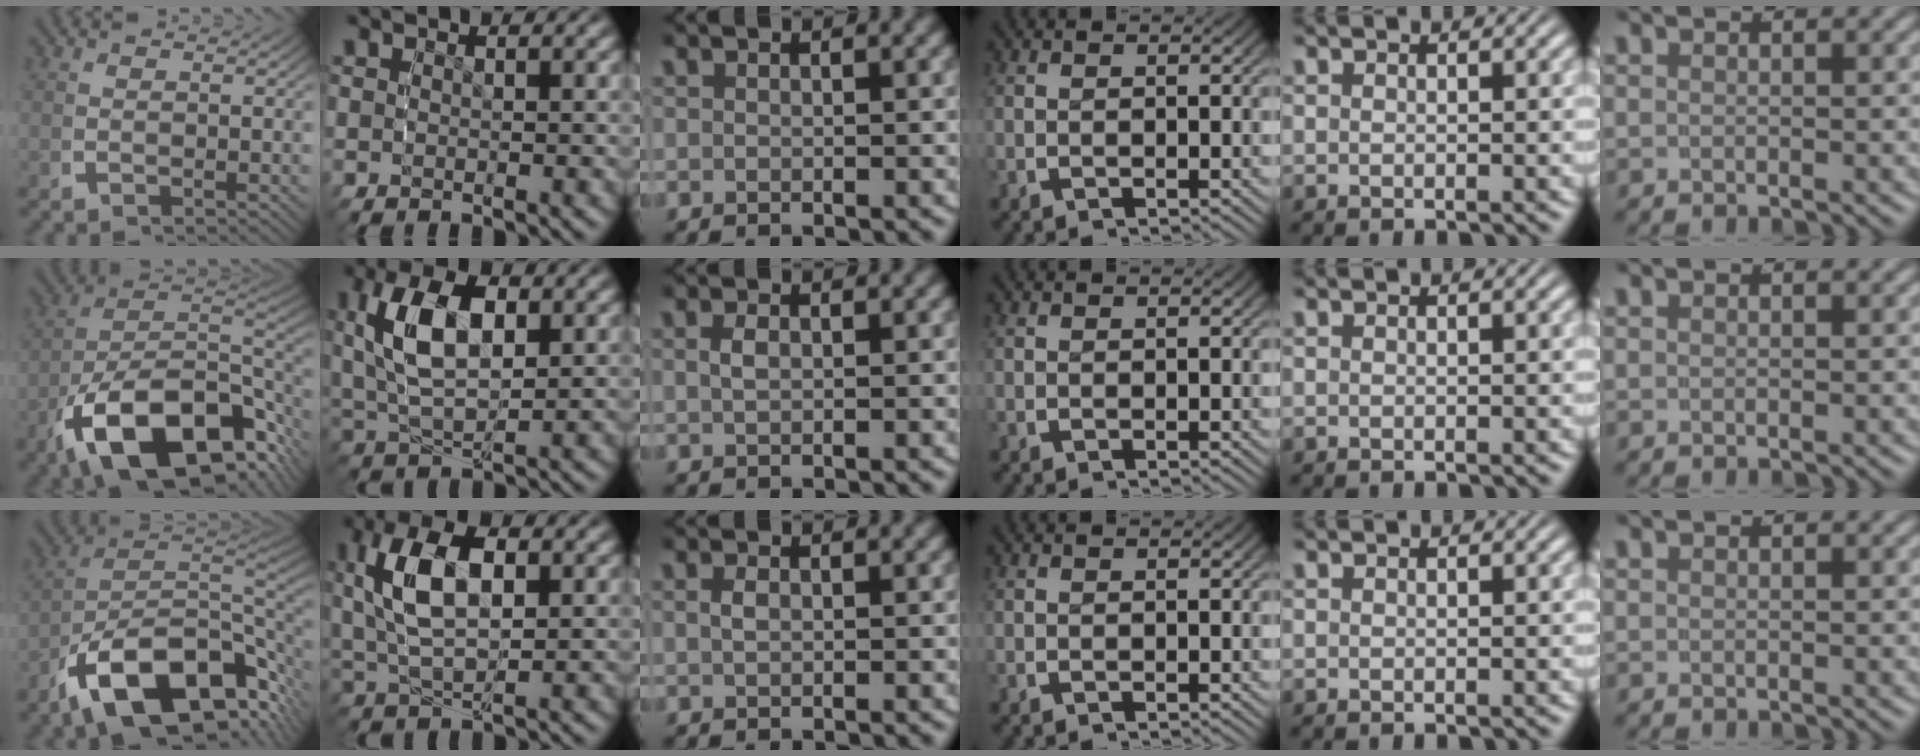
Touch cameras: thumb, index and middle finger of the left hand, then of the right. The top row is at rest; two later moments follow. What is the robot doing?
{"motion": "grasp_and_lifting", "object": "bowl"}